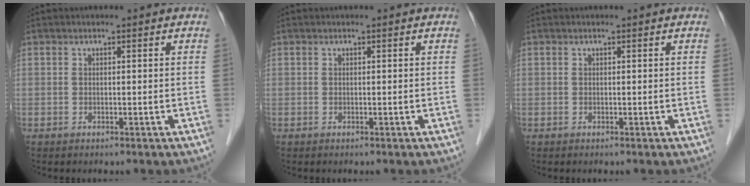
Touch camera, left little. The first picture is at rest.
{"total": 0.0}
{"total": 0.0}